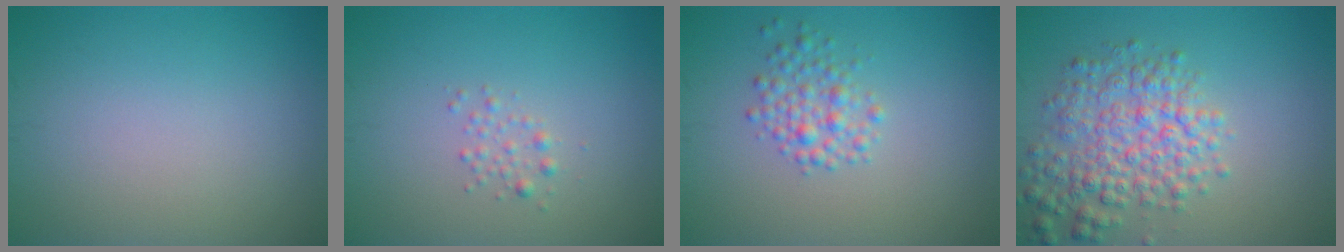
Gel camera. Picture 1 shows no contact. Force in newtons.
{"total": 1.1, "press": 1.1, "slide": 0.0}
{"total": 2.4, "press": 2.4, "slide": 0.1}
{"total": 5.5, "press": 5.5, "slide": 0.2}